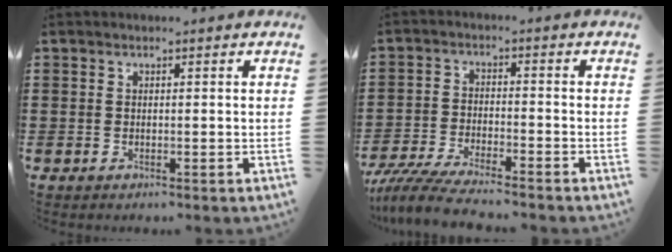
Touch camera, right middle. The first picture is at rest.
{"total": 5.9, "force": [-5.6, 0.2, 2.1], "torque": [-0.059, -0.011, -0.112]}